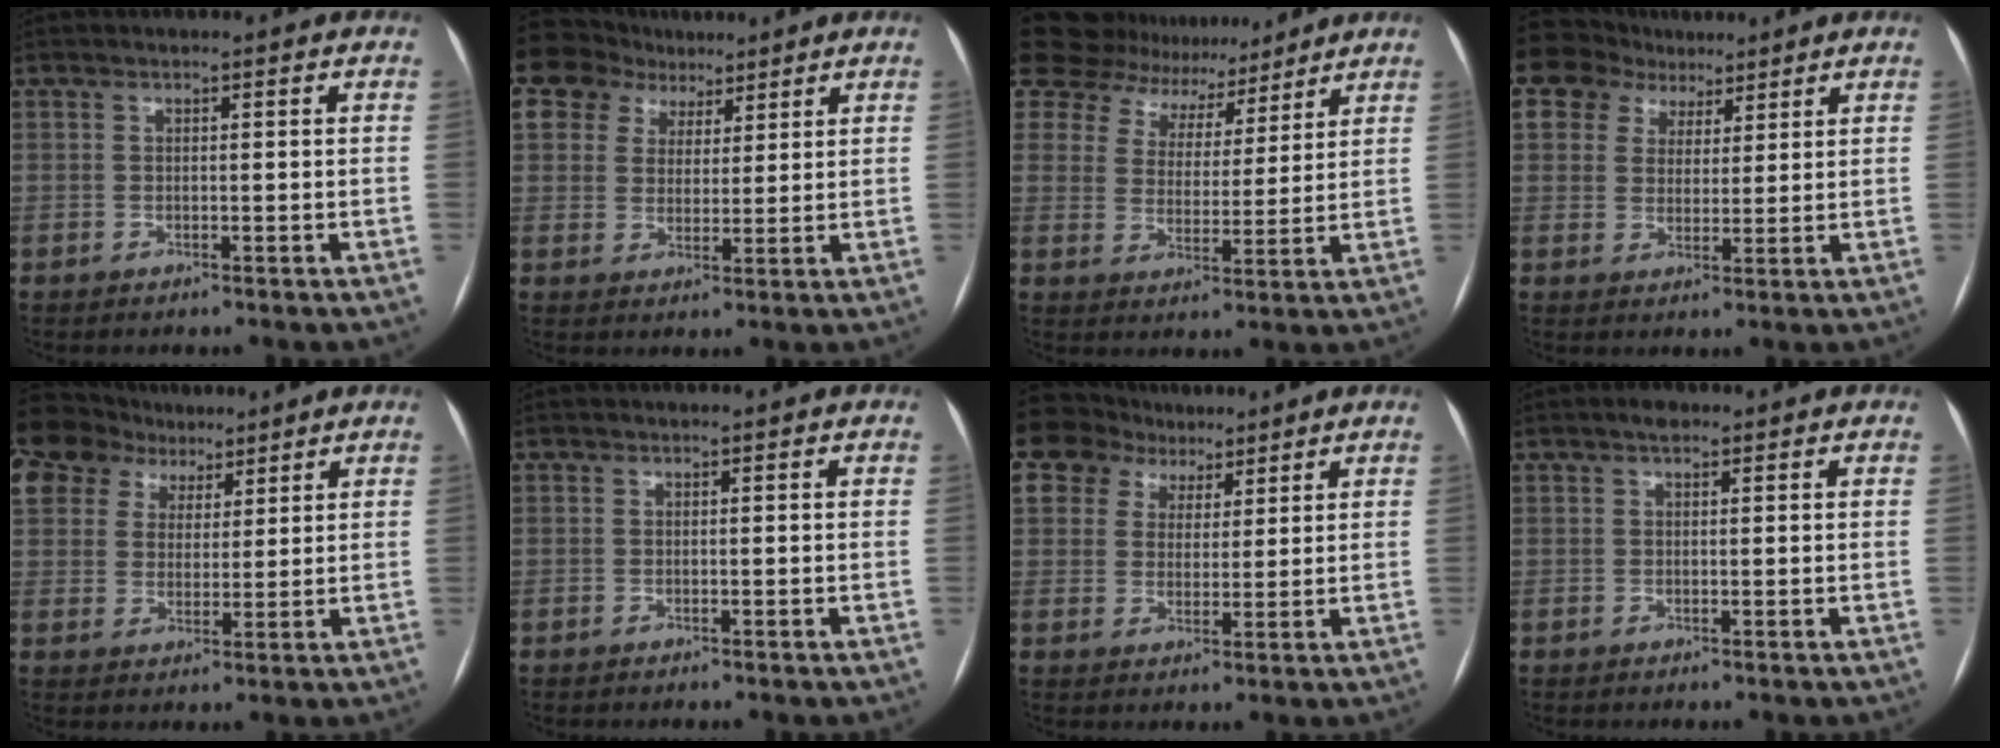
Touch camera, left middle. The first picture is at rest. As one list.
[{"total": 8.1, "force": [5.5, 5.7, 1.7], "torque": [-0.032, 0.031, 0.099]}, {"total": 14.4, "force": [12.9, 5.8, 3.0], "torque": [-0.059, 0.021, 0.189]}, {"total": 6.7, "force": [4.8, 4.6, 1.0], "torque": [-0.009, 0.026, 0.085]}, {"total": 15.6, "force": [10.9, 9.8, 5.4], "torque": [-0.160, 0.055, 0.204]}, {"total": 0.0}, {"total": 7.4, "force": [5.1, 5.1, 1.2], "torque": [-0.017, 0.026, 0.093]}, {"total": 1.7, "force": [1.2, 0.6, 1.1], "torque": [-0.019, 0.011, 0.018]}]